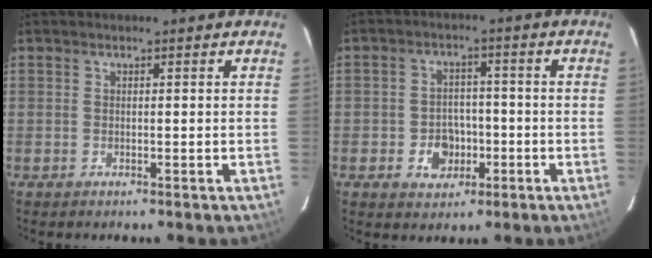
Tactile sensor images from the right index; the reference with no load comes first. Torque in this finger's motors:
{"motor_torque": [0.07, -0.04, 0.08, 0.01]}